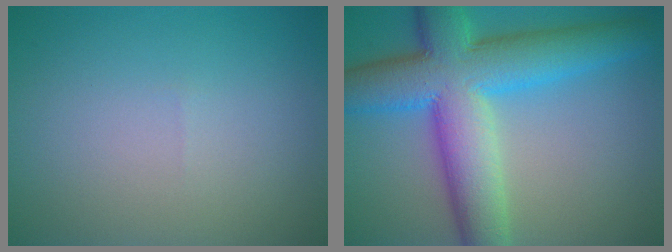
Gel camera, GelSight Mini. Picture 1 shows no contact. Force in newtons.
{"total": 11.4, "press": 11.4, "slide": 0.1}